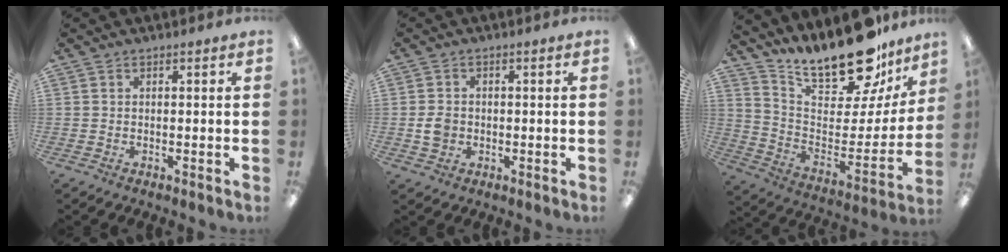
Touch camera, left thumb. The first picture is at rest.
{"total": 3.5, "force": [-0.4, 2.9, 1.9], "torque": [-0.025, 0.004, -0.008]}
{"total": 22.4, "force": [18.9, 7.0, 9.8], "torque": [-0.144, -0.139, 0.321]}